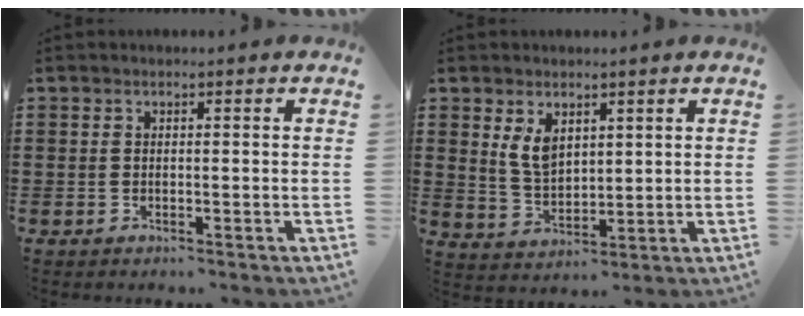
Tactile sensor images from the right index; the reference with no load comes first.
{"total": 4.9, "force": [2.4, 2.9, 3.1], "torque": [-0.070, 0.007, 0.044]}